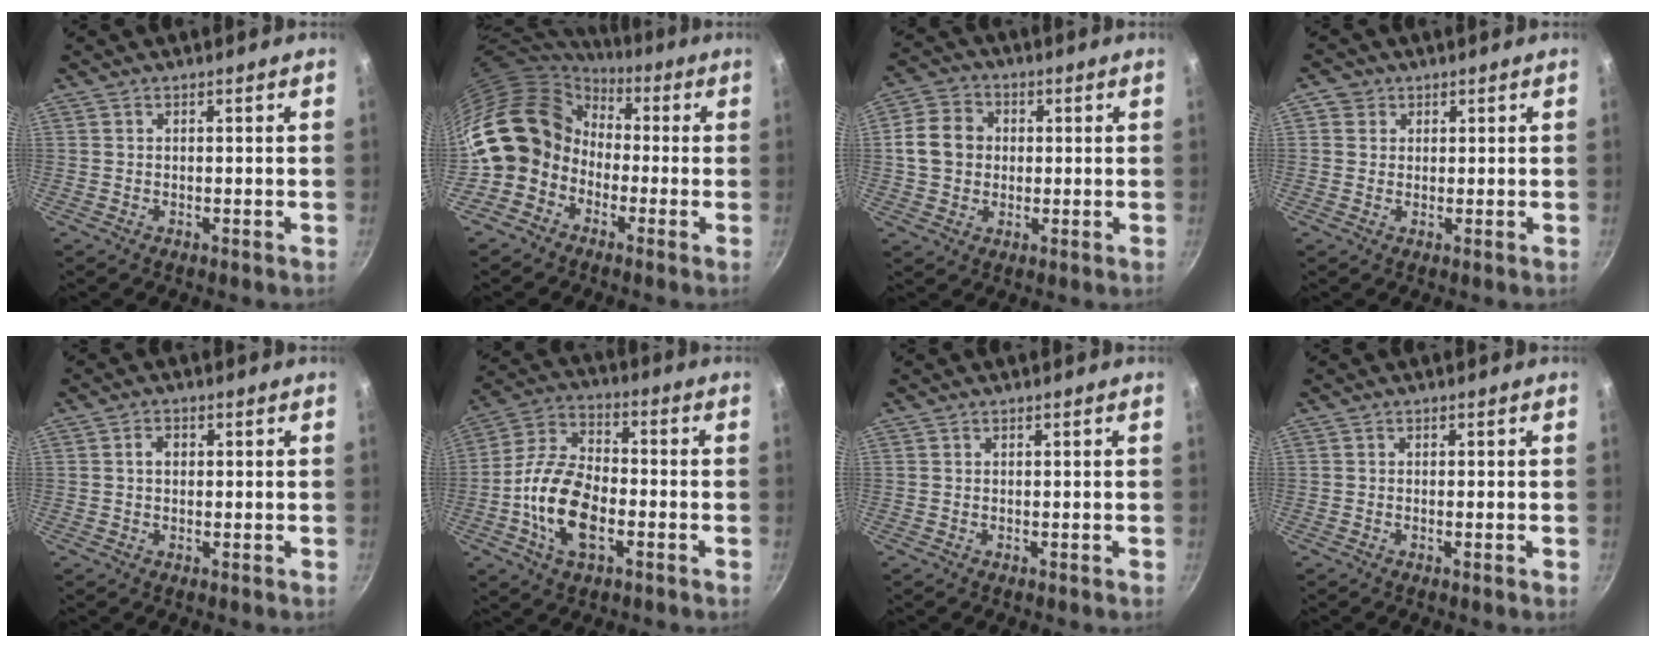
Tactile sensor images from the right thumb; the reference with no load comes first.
{"total": 13.7, "force": [-1.0, 12.0, 6.6], "torque": [-0.092, 0.042, -0.035]}
{"total": 9.1, "force": [0.8, 7.7, 4.7], "torque": [-0.062, 0.012, 0.001]}
{"total": 2.8, "force": [0.8, 2.6, 0.6], "torque": [0.014, 0.002, 0.008]}
{"total": 2.2, "force": [0.3, 1.7, 1.5], "torque": [-0.016, 0.006, 0.003]}
{"total": 14.9, "force": [-4.0, 8.0, 11.9], "torque": [-0.219, 0.036, -0.089]}
{"total": 0.0}
{"total": 0.7, "force": [-0.3, -0.1, 0.6], "torque": [-0.014, 0.000, -0.007]}